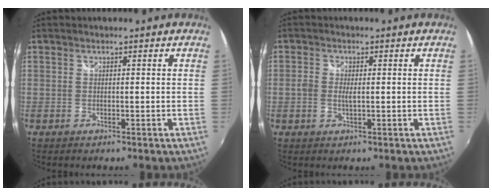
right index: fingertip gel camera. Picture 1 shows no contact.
{"total": 2.2, "force": [-0.3, 1.0, 2.0], "torque": [-0.040, -0.003, -0.007]}